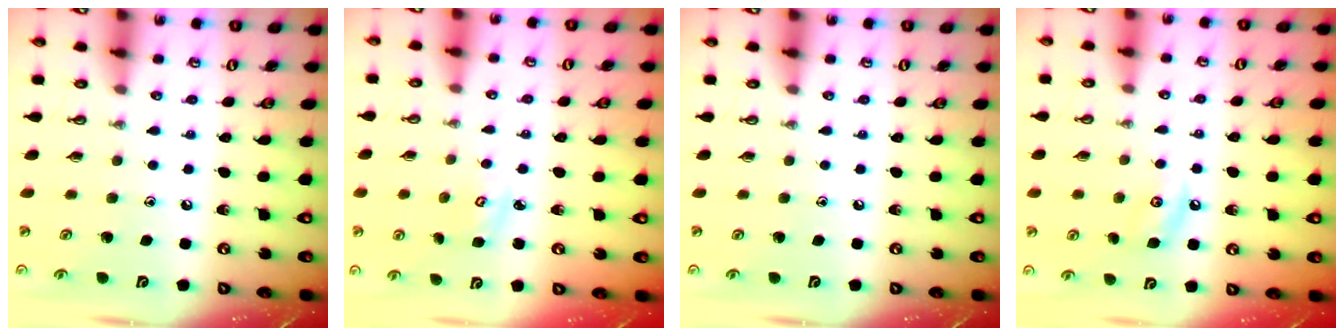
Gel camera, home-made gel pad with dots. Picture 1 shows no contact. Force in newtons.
{"total": 3.0, "press": 3.0, "slide": 0.3}
{"total": 0.0}
{"total": 5.8, "press": 5.8, "slide": 0.9}